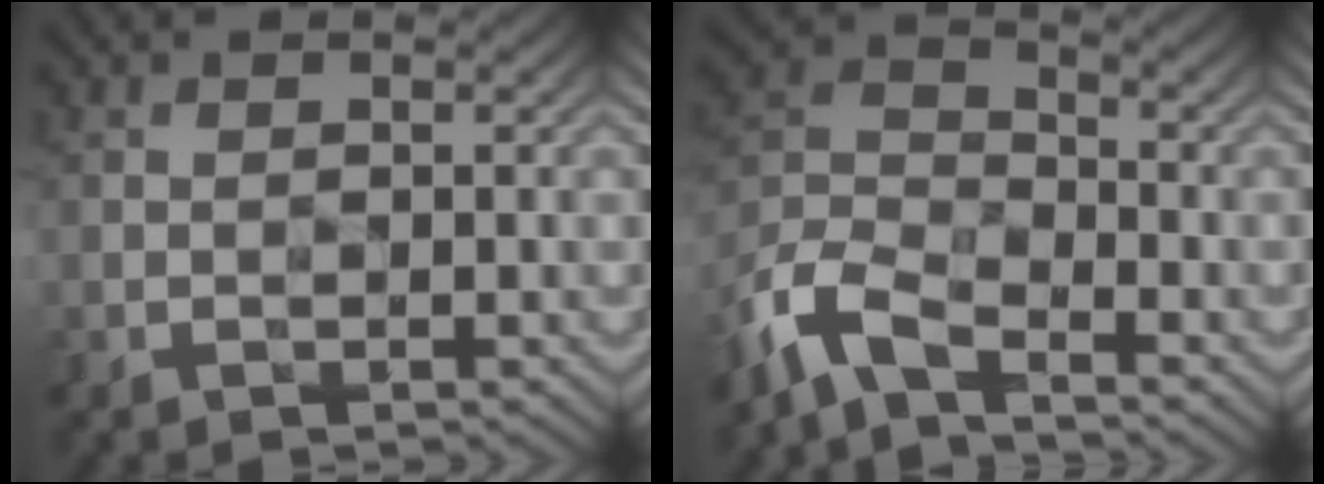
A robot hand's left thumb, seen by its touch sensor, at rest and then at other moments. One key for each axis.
{"total": 8.5, "fx": -6.5, "fy": 2.8, "fz": 4.7, "tx": -0.113, "ty": -0.004, "tz": -0.153}